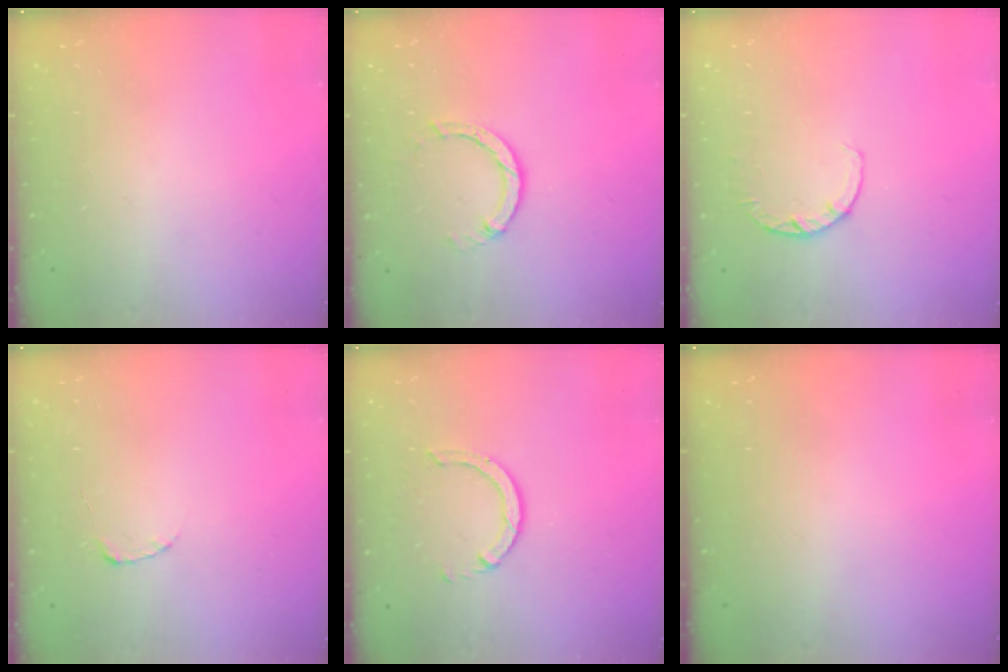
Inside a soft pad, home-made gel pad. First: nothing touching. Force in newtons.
{"total": 4.4, "press": 4.4, "slide": 0.5}
{"total": 3.0, "press": 2.9, "slide": 0.4}
{"total": 2.2, "press": 2.2, "slide": 0.3}
{"total": 5.5, "press": 5.5, "slide": 0.5}
{"total": 0.0}